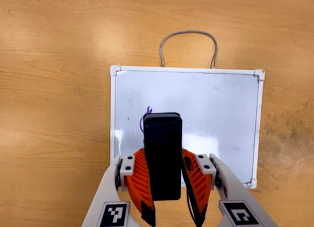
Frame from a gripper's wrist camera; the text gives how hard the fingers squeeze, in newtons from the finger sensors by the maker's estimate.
{"total": 9.1, "left": 8.0, "right": 10.3}